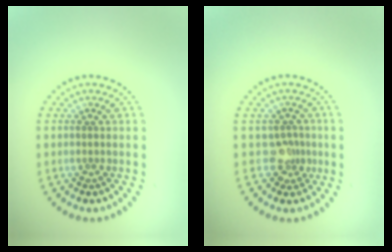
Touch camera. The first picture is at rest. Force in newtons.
{"total": 2.1, "press": 1.5, "slide": 1.4}